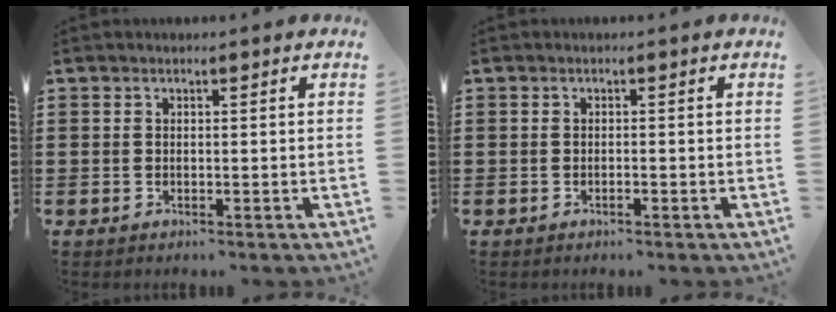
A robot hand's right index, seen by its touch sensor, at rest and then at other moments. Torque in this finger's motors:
{"motor_torque": [-0.16, -0.05, 0.01, 0.00]}